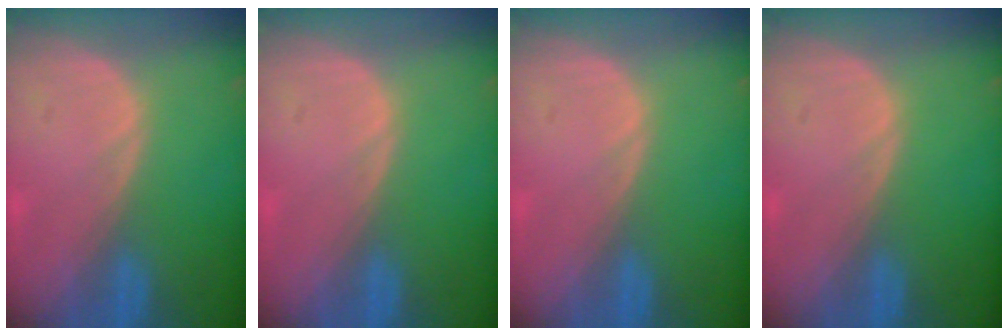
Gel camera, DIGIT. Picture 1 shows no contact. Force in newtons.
{"total": 0.0}
{"total": 0.0}
{"total": 0.0}